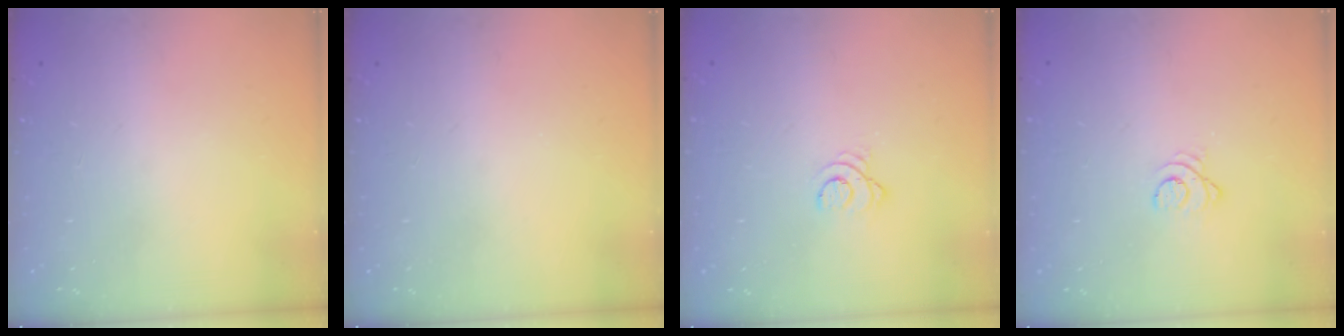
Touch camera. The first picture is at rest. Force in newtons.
{"total": 0.0}
{"total": 3.1, "press": 3.1, "slide": 0.4}
{"total": 2.7, "press": 2.7, "slide": 0.3}